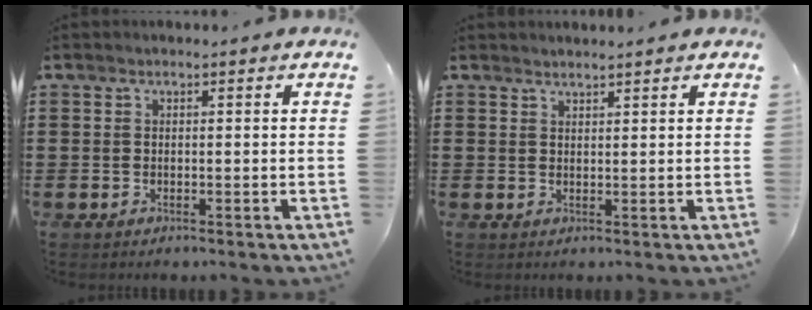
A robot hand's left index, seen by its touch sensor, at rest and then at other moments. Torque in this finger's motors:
{"motor_torque": [2.14, 0.00, 0.01, -0.01]}